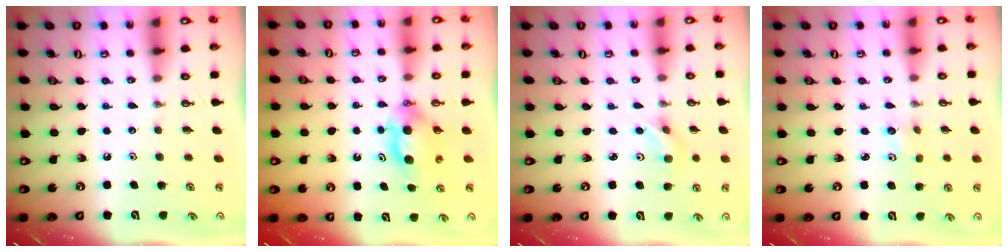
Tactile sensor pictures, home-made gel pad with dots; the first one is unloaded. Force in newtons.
{"total": 6.2, "press": 5.9, "slide": 2.0}
{"total": 2.6, "press": 2.4, "slide": 0.9}
{"total": 5.7, "press": 5.0, "slide": 2.8}